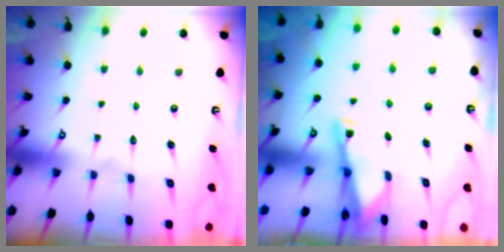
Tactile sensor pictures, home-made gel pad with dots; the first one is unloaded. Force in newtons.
{"total": 2.8, "press": 2.8, "slide": 0.3}